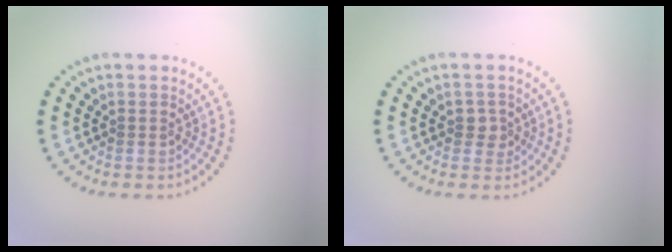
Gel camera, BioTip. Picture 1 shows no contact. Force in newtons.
{"total": 1.5, "press": 1.4, "slide": 0.6}